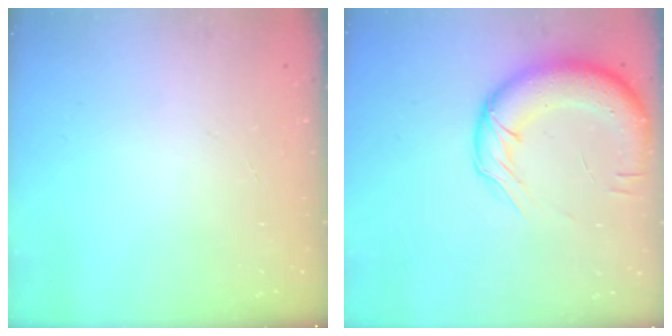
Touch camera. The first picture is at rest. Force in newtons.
{"total": 15.7, "press": 15.3, "slide": 3.6}